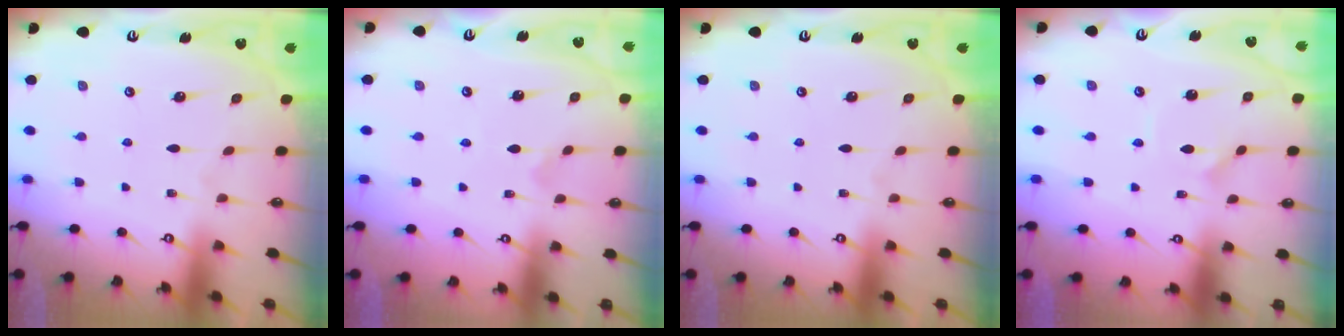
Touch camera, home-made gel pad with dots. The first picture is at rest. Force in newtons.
{"total": 1.3, "press": 1.3, "slide": 0.1}
{"total": 0.0}
{"total": 2.2, "press": 2.2, "slide": 0.4}